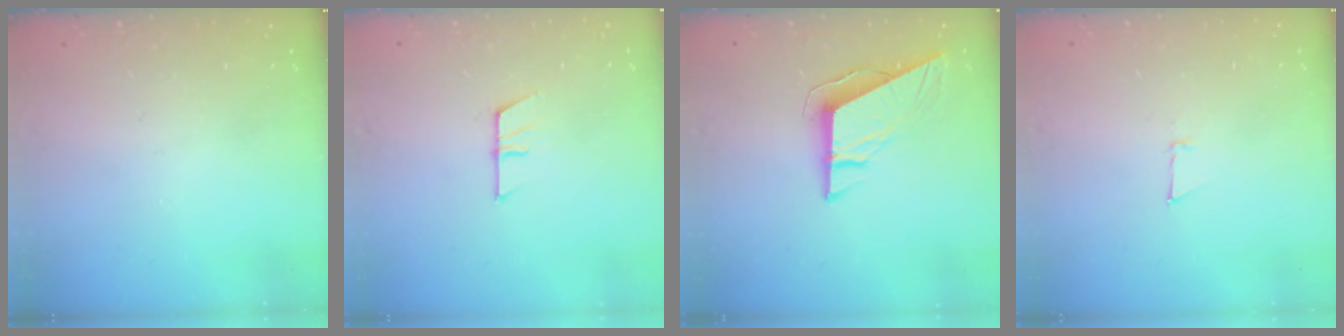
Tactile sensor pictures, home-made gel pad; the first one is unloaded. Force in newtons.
{"total": 7.8, "press": 7.8, "slide": 0.4}
{"total": 9.6, "press": 9.5, "slide": 1.0}
{"total": 3.3, "press": 3.3, "slide": 0.6}